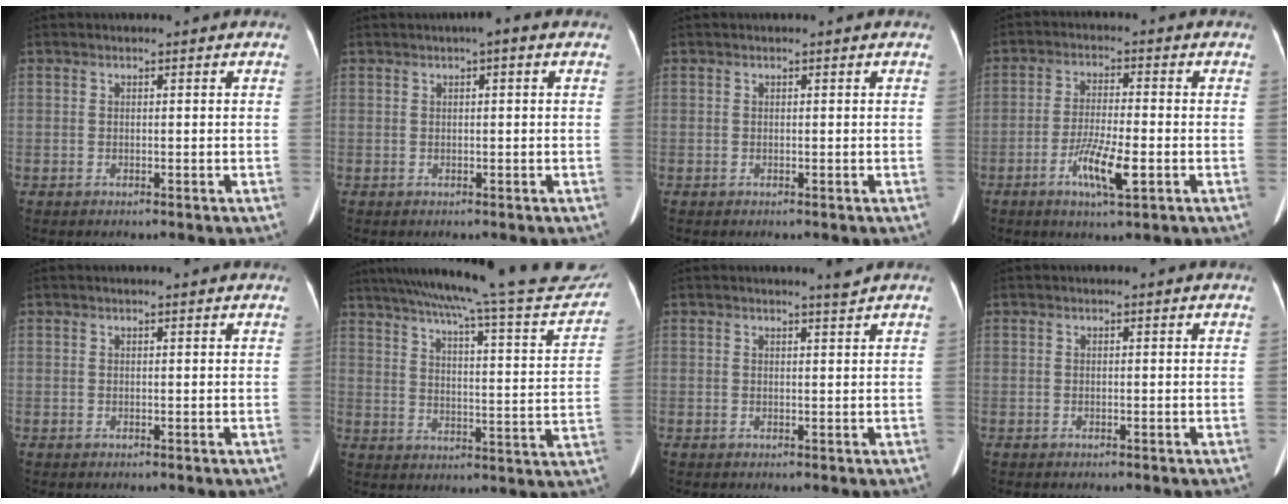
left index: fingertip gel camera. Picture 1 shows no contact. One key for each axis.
{"total": 1.7, "fx": 0.7, "fy": 0.2, "fz": 1.6, "tx": -0.026, "ty": 0.007, "tz": 0.005}
{"total": 0.0}
{"total": 7.0, "fx": -2.8, "fy": 0.8, "fz": 6.3, "tx": -0.120, "ty": -0.010, "tz": -0.049}
{"total": 1.3, "fx": 1.2, "fy": 0.0, "fz": 0.6, "tx": -0.010, "ty": 0.018, "tz": 0.016}
{"total": 29.4, "fx": 26.0, "fy": 2.3, "fz": 13.7, "tx": -0.213, "ty": -0.054, "tz": 0.325}
{"total": 1.2, "fx": 1.0, "fy": -0.7, "fz": 0.2, "tx": -0.018, "ty": -0.014, "tz": 0.022}
{"total": 0.0}